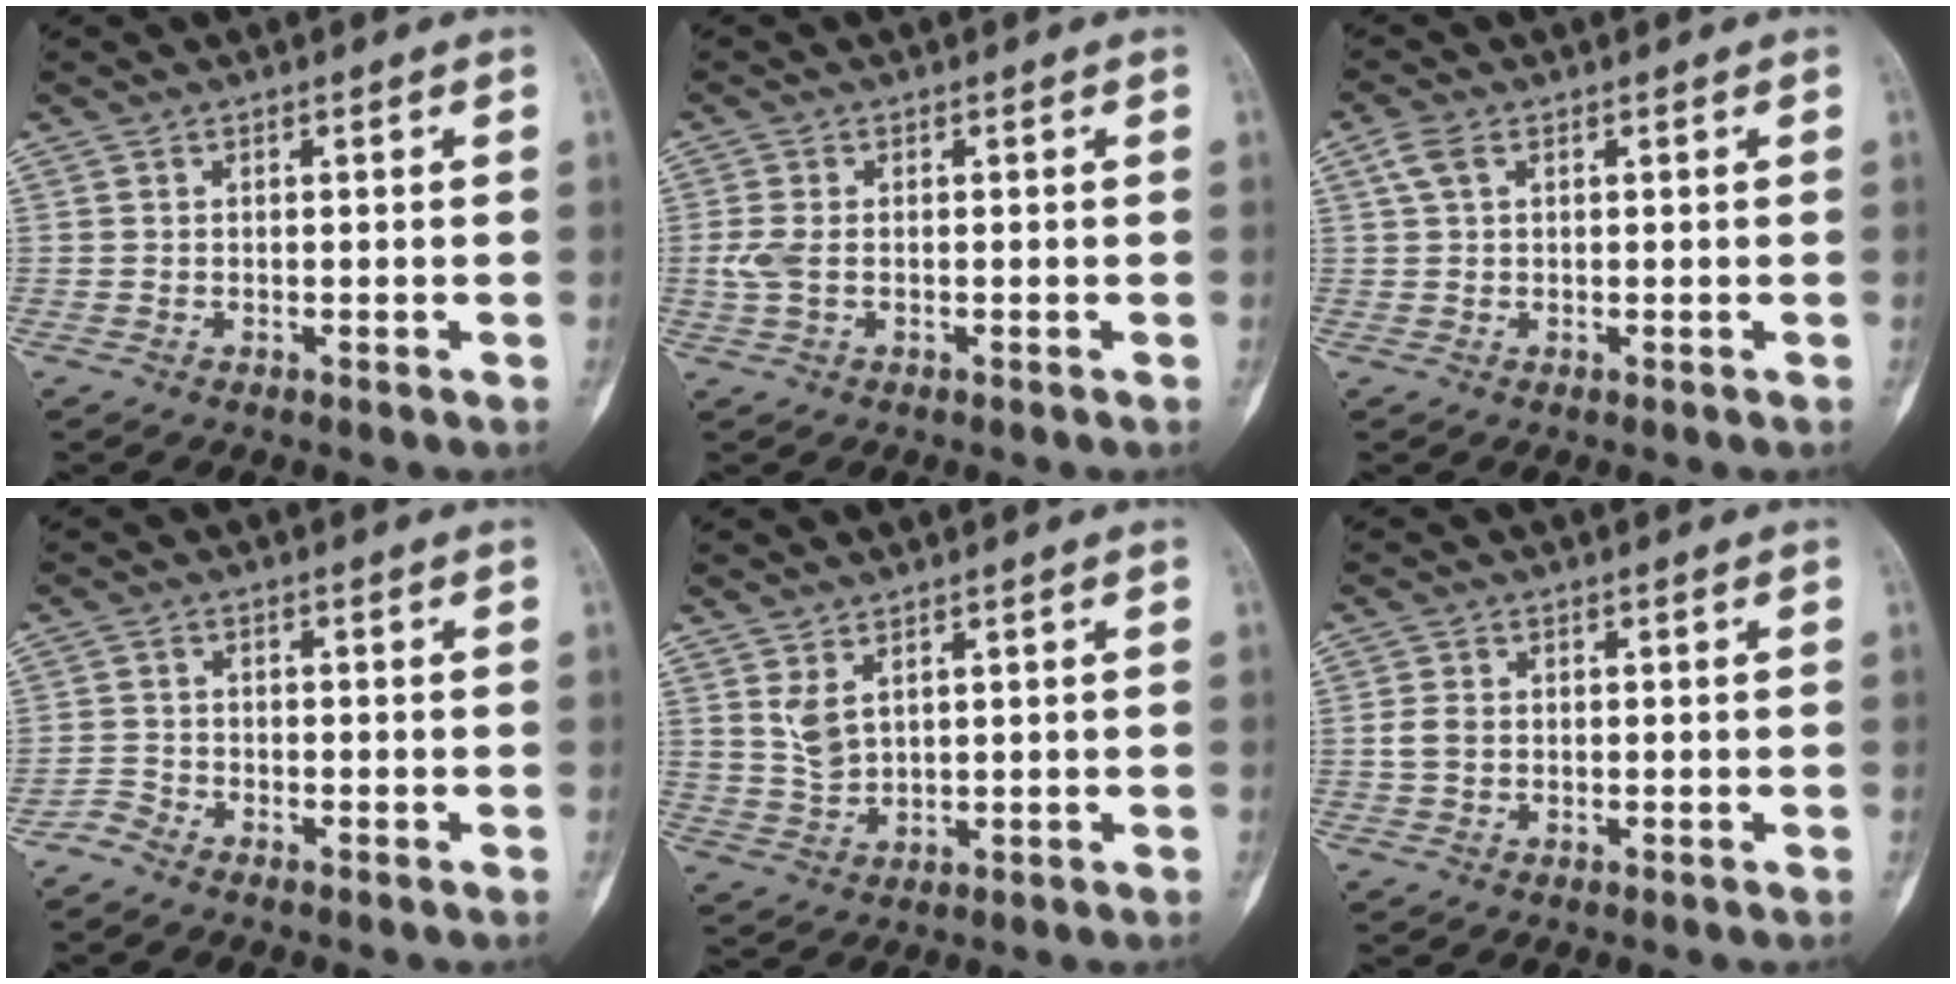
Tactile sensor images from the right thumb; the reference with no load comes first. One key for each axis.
{"total": 3.1, "fx": -0.3, "fy": 1.7, "fz": 2.6, "tx": -0.073, "ty": 0.001, "tz": -0.009}
{"total": 2.9, "fx": 1.1, "fy": 1.8, "fz": 2.0, "tx": -0.047, "ty": 0.013, "tz": 0.023}
{"total": 2.2, "fx": -2.1, "fy": 0.5, "fz": 0.3, "tx": -0.006, "ty": 0.005, "tz": -0.048}
{"total": 4.1, "fx": 1.8, "fy": 2.4, "fz": 2.9, "tx": -0.052, "ty": -0.013, "tz": 0.046}
{"total": 2.5, "fx": -0.1, "fy": 2.0, "fz": 1.6, "tx": -0.033, "ty": 0.006, "tz": -0.004}